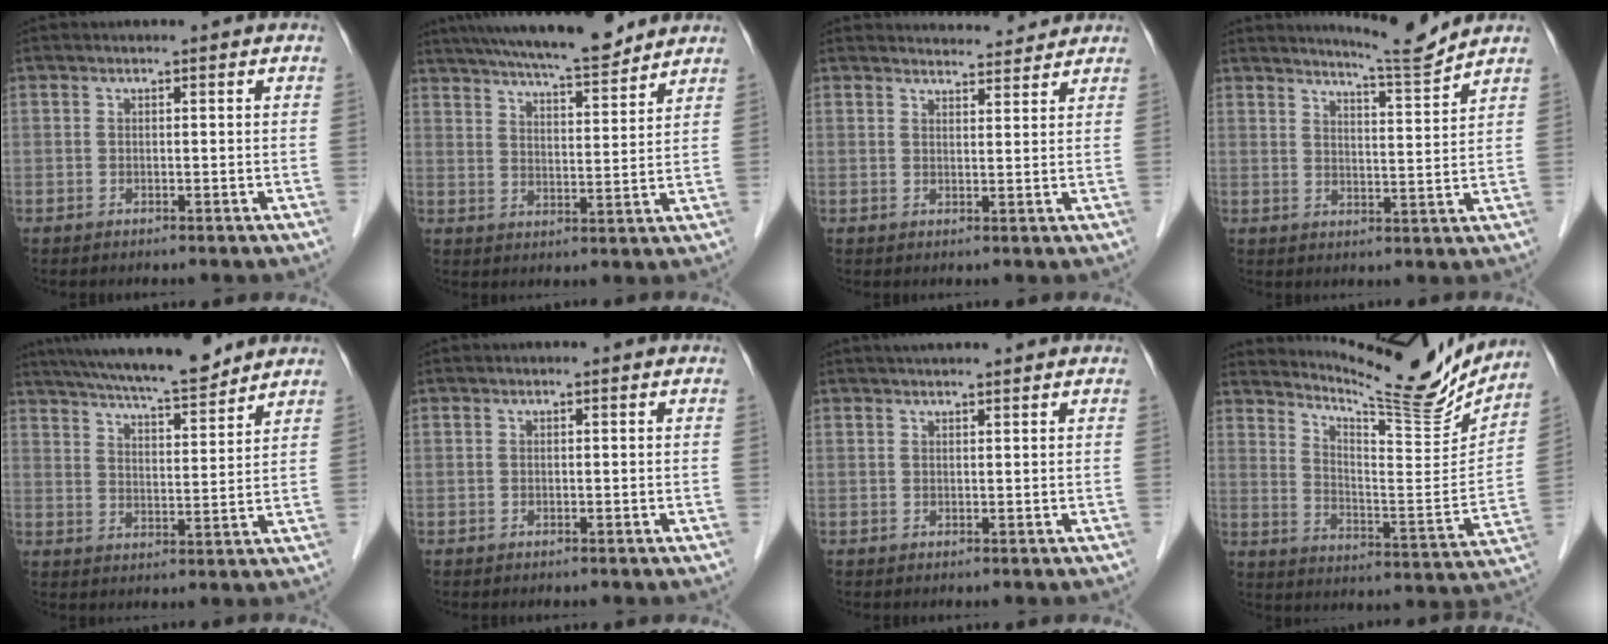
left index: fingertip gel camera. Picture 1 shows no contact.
{"total": 14.8, "force": [13.1, 1.5, 6.8], "torque": [-0.115, 0.011, 0.203]}
{"total": 5.3, "force": [5.2, 0.7, 0.3], "torque": [-0.009, 0.012, 0.067]}
{"total": 6.1, "force": [5.9, -1.5, 0.8], "torque": [-0.029, -0.025, 0.095]}
{"total": 14.3, "force": [12.8, 1.3, 6.3], "torque": [-0.109, 0.009, 0.201]}
{"total": 0.0}
{"total": 4.3, "force": [3.9, 0.3, 1.9], "torque": [-0.023, 0.030, 0.055]}
{"total": 16.9, "force": [16.2, 0.4, 4.6], "torque": [-0.088, -0.070, 0.232]}